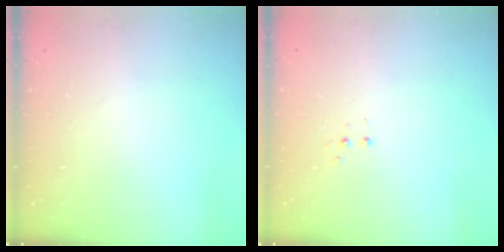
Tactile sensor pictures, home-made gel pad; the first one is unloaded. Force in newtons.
{"total": 2.7, "press": 2.7, "slide": 0.5}